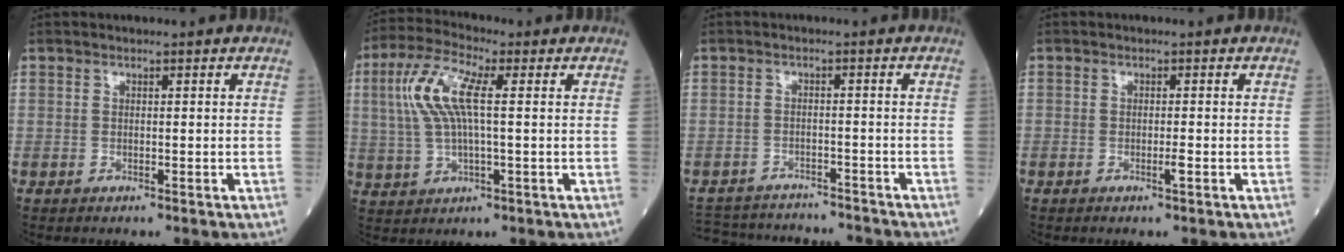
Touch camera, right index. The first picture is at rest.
{"total": 9.1, "force": [1.9, 2.1, 8.6], "torque": [-0.198, 0.019, 0.039]}
{"total": 12.6, "force": [-12.0, 2.6, 2.9], "torque": [-0.056, 0.011, -0.162]}
{"total": 1.0, "force": [-0.4, -0.1, 0.9], "torque": [-0.019, 0.000, -0.005]}